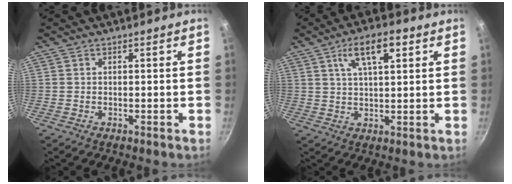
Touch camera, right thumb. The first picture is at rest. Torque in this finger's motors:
{"motor_torque": [0.03, 2.02, 0.07, 0.18, 0.07]}